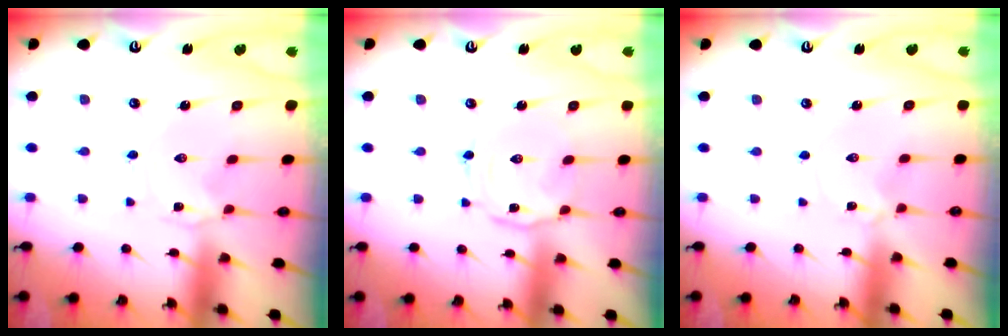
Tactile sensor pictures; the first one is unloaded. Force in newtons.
{"total": 3.7, "press": 3.7, "slide": 0.4}
{"total": 0.6, "press": 0.5, "slide": 0.2}